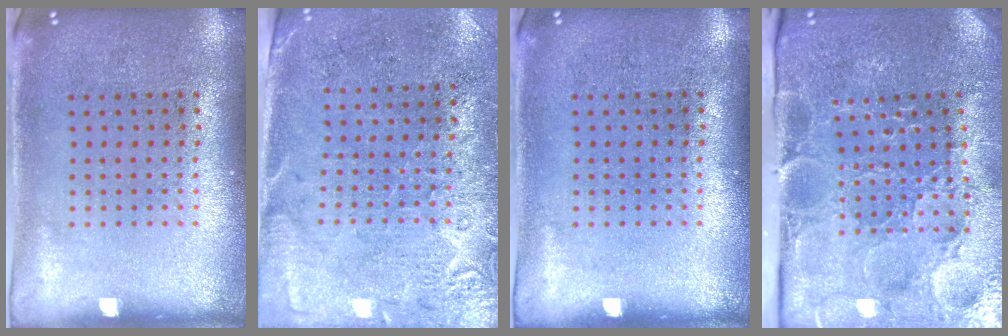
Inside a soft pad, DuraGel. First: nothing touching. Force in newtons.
{"total": 2.7, "press": 2.4, "slide": 1.4}
{"total": 0.0}
{"total": 3.7, "press": 3.7, "slide": 0.7}